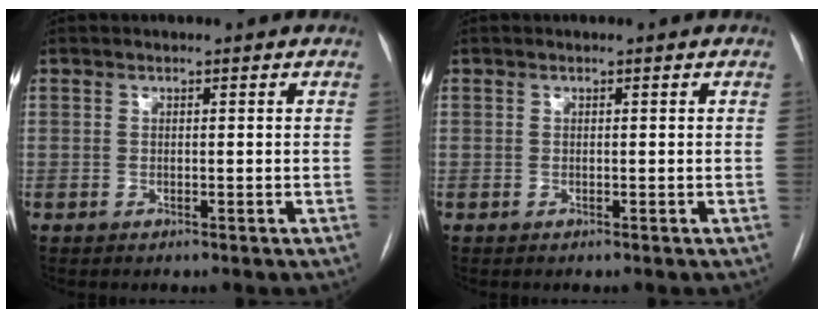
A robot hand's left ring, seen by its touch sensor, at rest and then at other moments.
{"total": 0.0}